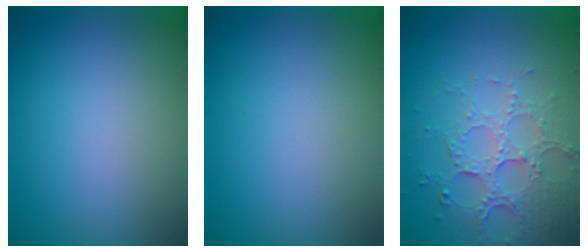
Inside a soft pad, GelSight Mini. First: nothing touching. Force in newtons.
{"total": 0.0}
{"total": 5.1, "press": 3.7, "slide": 3.6}